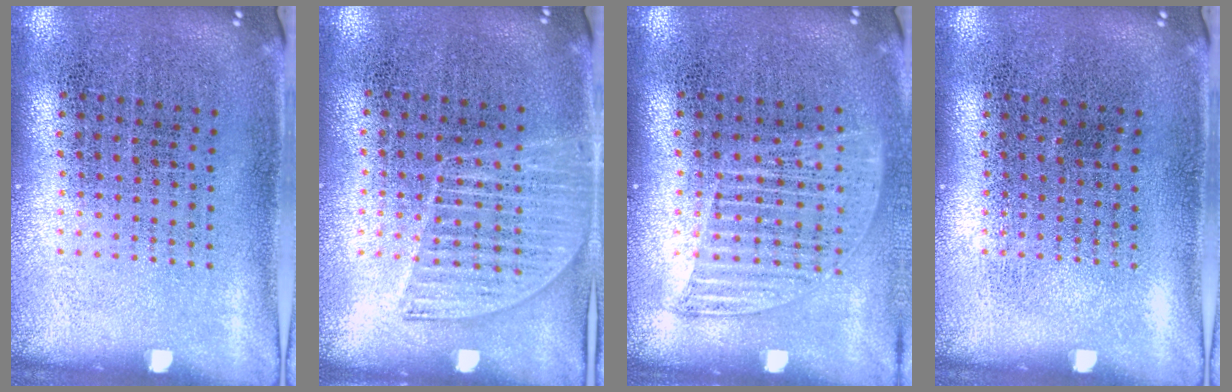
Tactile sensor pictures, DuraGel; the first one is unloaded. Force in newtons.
{"total": 1.4, "press": 1.2, "slide": 0.6}
{"total": 1.2, "press": 1.1, "slide": 0.6}
{"total": 0.0}